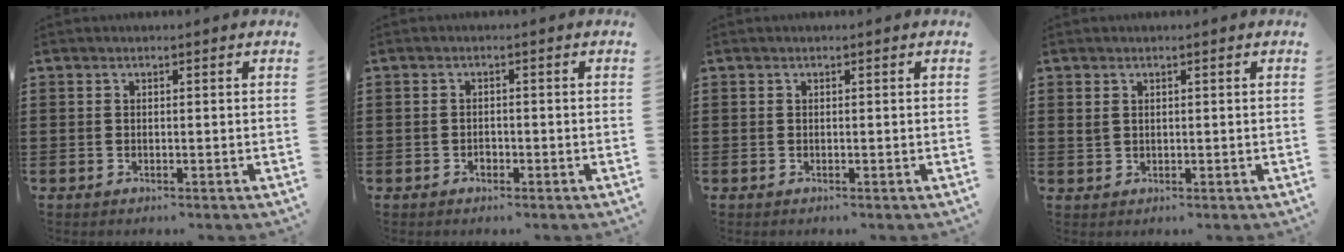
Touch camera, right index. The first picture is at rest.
{"total": 1.1, "force": [-0.7, 0.8, 0.5], "torque": [-0.012, -0.003, -0.013]}
{"total": 0.0}
{"total": 1.2, "force": [0.8, 0.8, 0.5], "torque": [-0.012, 0.004, 0.015]}